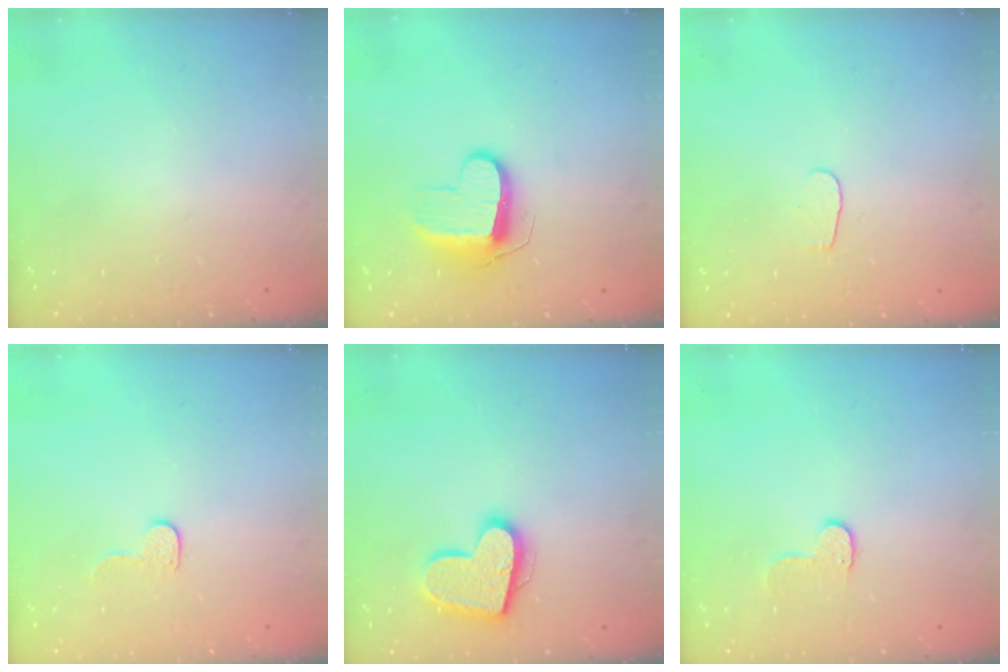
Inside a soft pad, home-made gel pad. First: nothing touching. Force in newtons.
{"total": 10.5, "press": 10.5, "slide": 0.4}
{"total": 3.6, "press": 3.6, "slide": 0.4}
{"total": 6.7, "press": 6.7, "slide": 0.6}
{"total": 16.4, "press": 16.4, "slide": 1.2}
{"total": 6.5, "press": 6.4, "slide": 0.4}